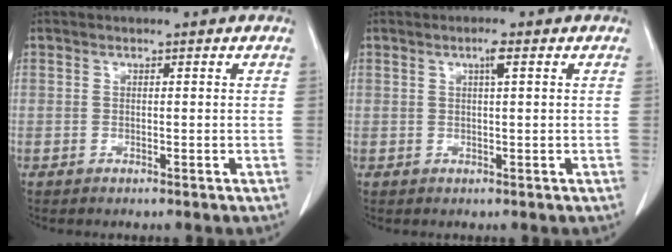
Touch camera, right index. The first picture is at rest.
{"total": 1.7, "force": [0.7, 0.0, 1.6], "torque": [-0.028, 0.001, 0.011]}